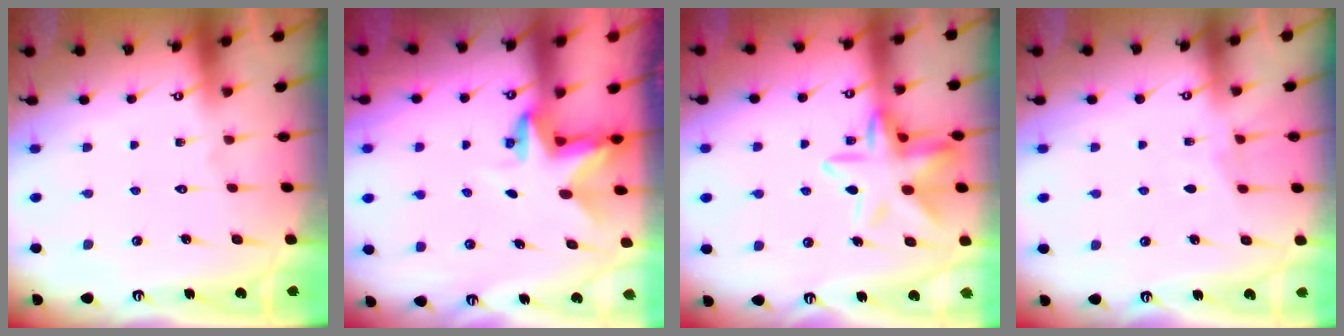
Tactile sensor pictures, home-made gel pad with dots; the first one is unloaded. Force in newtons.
{"total": 2.8, "press": 2.8, "slide": 0.2}
{"total": 12.5, "press": 12.4, "slide": 0.7}
{"total": 3.6, "press": 3.5, "slide": 0.5}